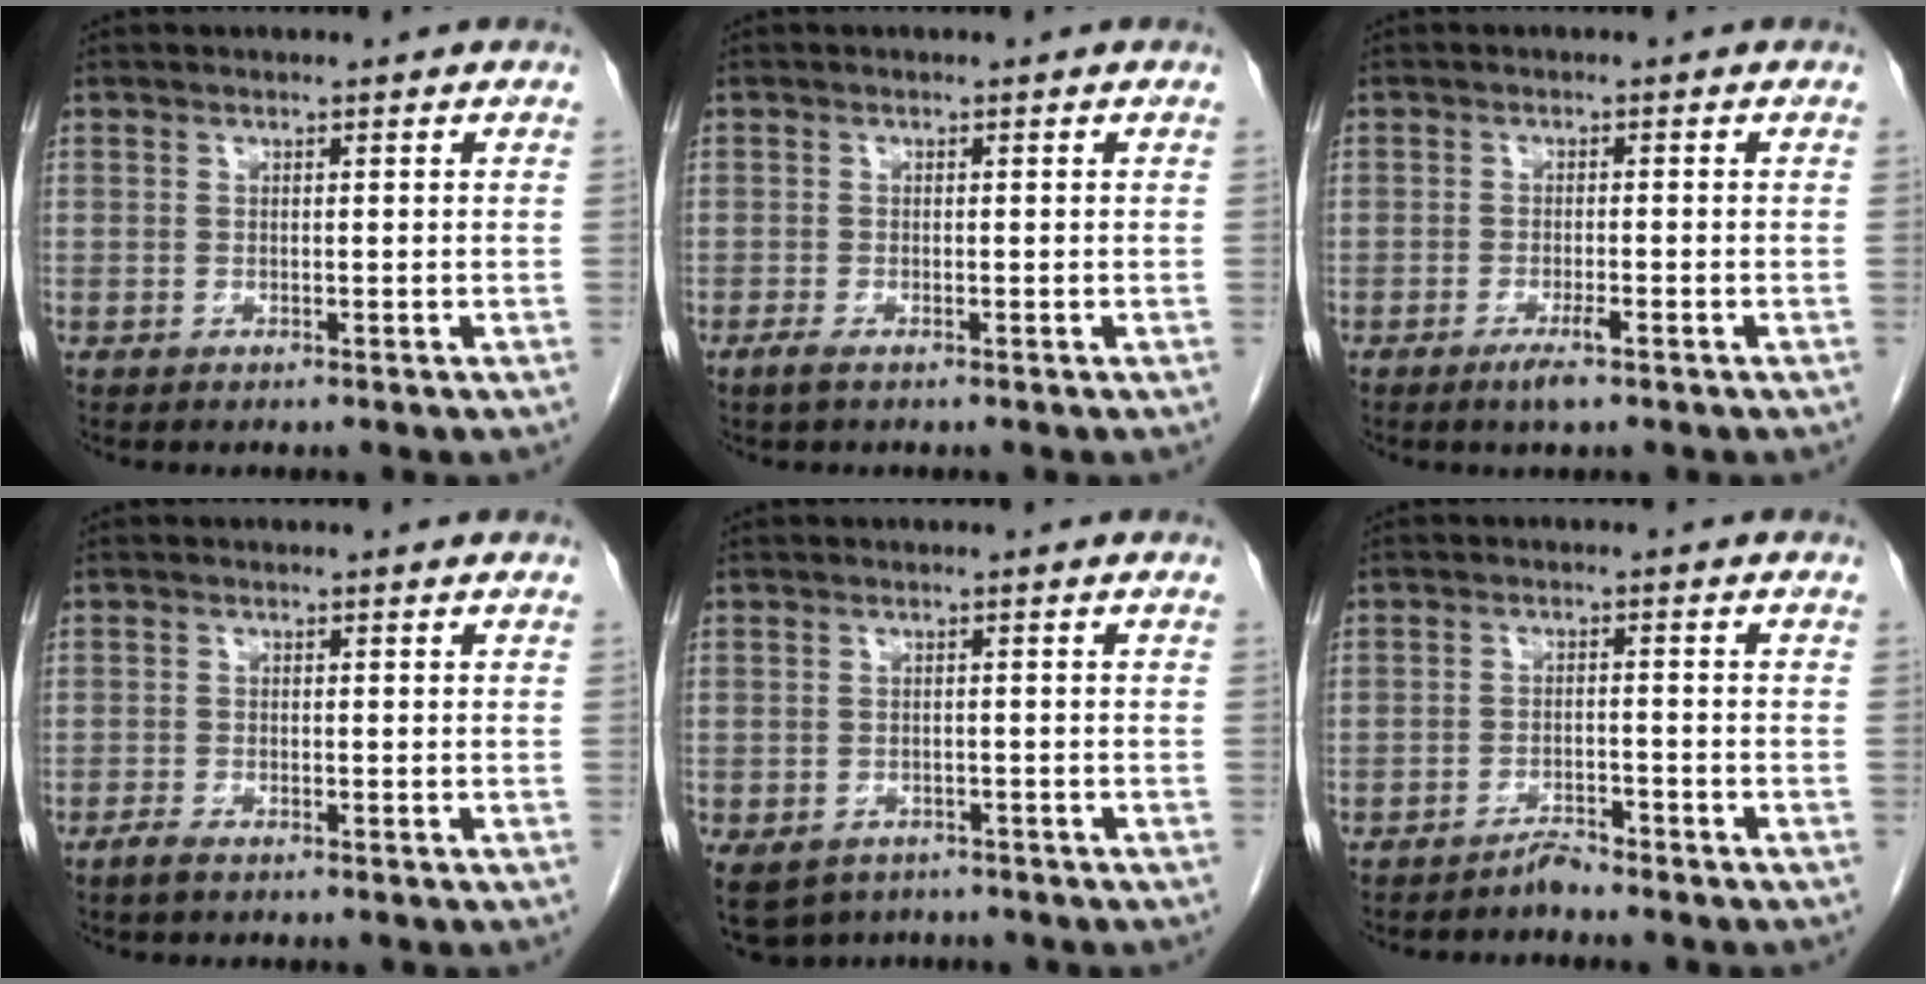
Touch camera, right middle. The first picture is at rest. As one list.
[{"total": 1.2, "force": [-0.9, 0.3, 0.8], "torque": [-0.025, -0.003, -0.017]}, {"total": 2.6, "force": [-1.7, 0.3, 2.0], "torque": [-0.037, -0.003, -0.029]}, {"total": 1.5, "force": [-1.2, 0.4, 0.8], "torque": [-0.024, -0.002, -0.023]}, {"total": 10.0, "force": [-6.7, 6.6, 3.3], "torque": [-0.093, -0.011, -0.087]}, {"total": 2.3, "force": [-2.3, 0.1, 0.4], "torque": [-0.004, -0.005, -0.039]}]